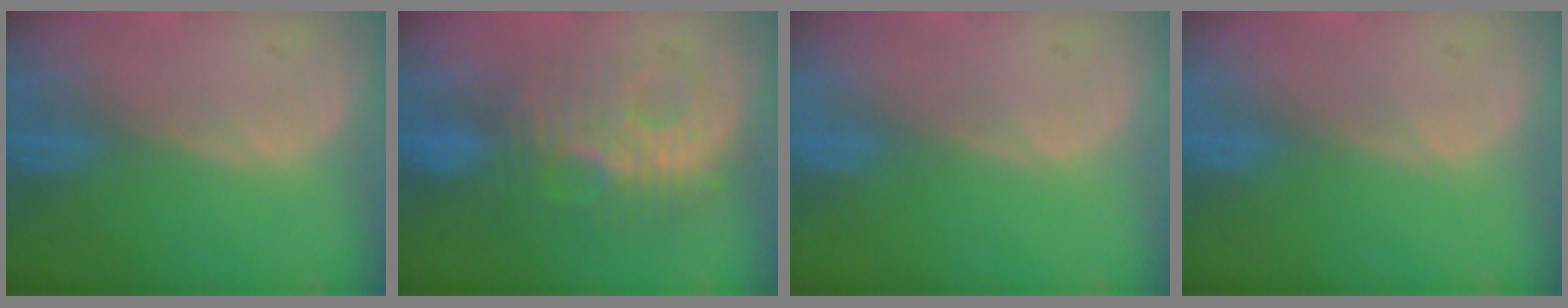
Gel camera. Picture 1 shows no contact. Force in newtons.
{"total": 9.2, "press": 8.6, "slide": 3.1}
{"total": 0.0}
{"total": 0.0}